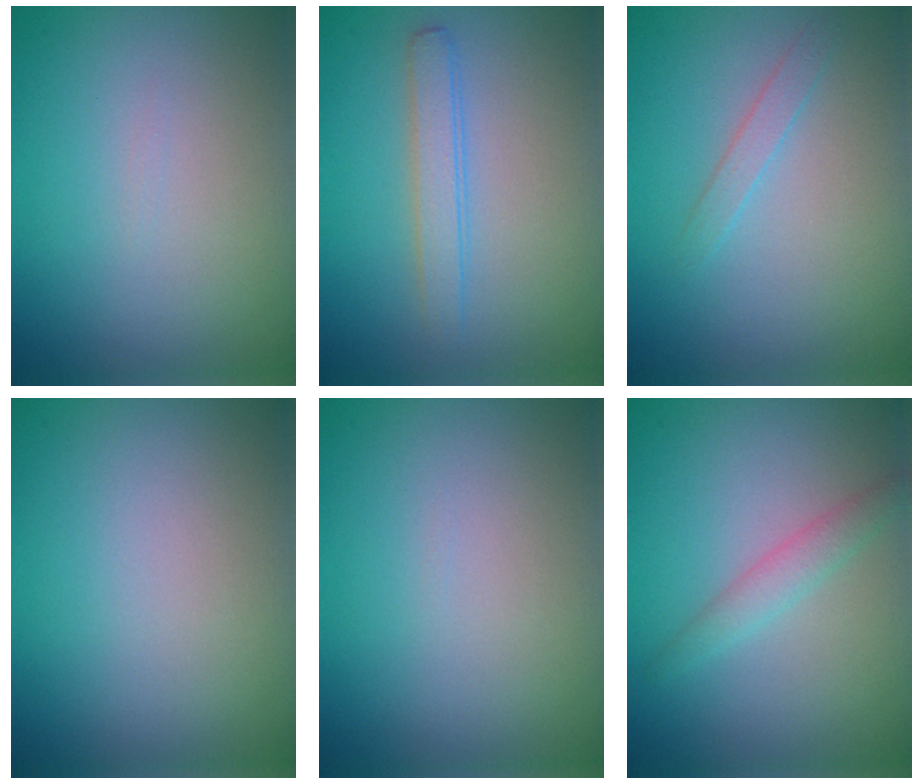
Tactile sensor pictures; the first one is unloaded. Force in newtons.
{"total": 2.1, "press": 2.1, "slide": 0.1}
{"total": 1.2, "press": 1.2, "slide": 0.1}
{"total": 0.0}
{"total": 0.0}
{"total": 1.9, "press": 1.9, "slide": 0.0}